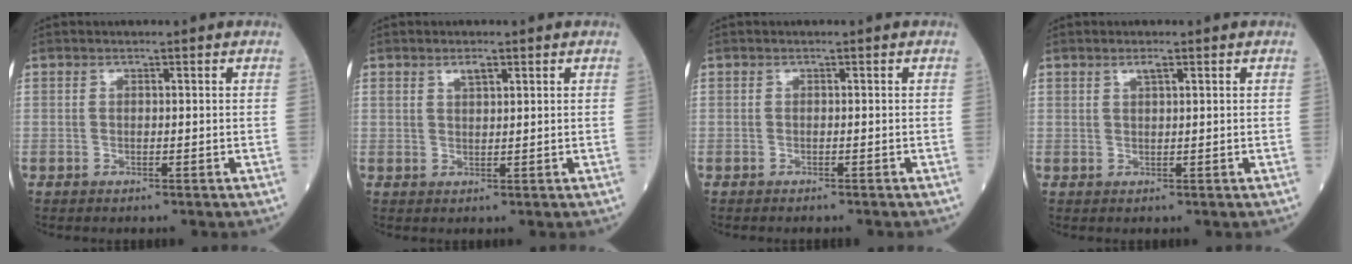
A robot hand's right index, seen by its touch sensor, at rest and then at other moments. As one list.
[{"total": 1.8, "force": [1.1, 0.5, 1.2], "torque": [-0.024, 0.001, 0.022]}, {"total": 1.8, "force": [-1.6, 0.1, 0.8], "torque": [-0.010, -0.003, -0.015]}, {"total": 1.2, "force": [0.7, 0.2, 0.9], "torque": [-0.018, 0.000, 0.014]}]